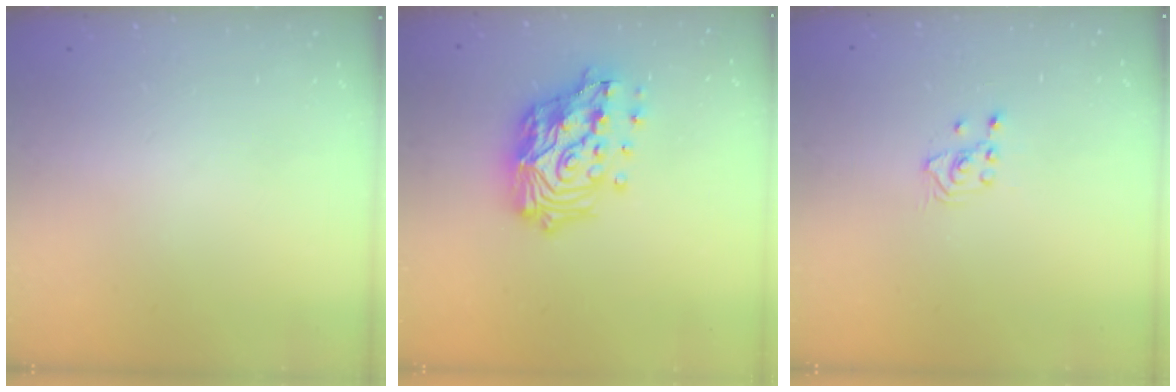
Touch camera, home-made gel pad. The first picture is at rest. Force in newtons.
{"total": 20.6, "press": 20.5, "slide": 2.7}
{"total": 2.5, "press": 2.4, "slide": 0.9}